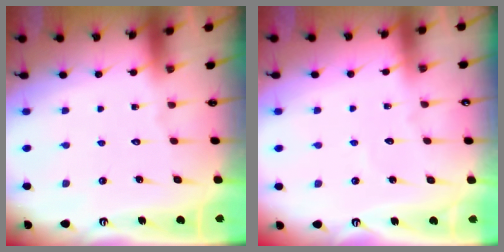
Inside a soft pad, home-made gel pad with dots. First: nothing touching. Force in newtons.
{"total": 2.7, "press": 2.7, "slide": 0.2}